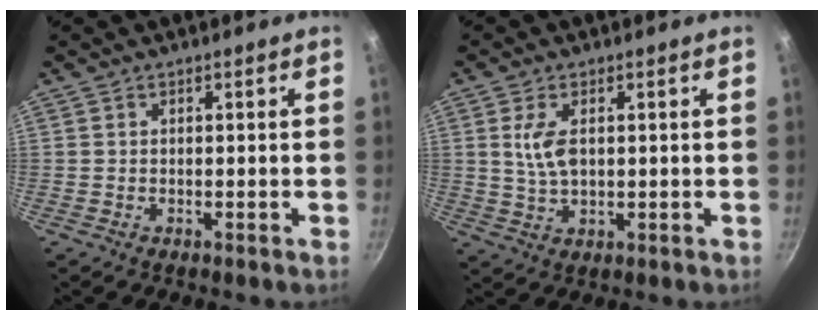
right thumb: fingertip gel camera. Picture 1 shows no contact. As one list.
[{"total": 5.6, "force": [1.1, 3.0, 4.6], "torque": [-0.086, -0.004, 0.024]}]